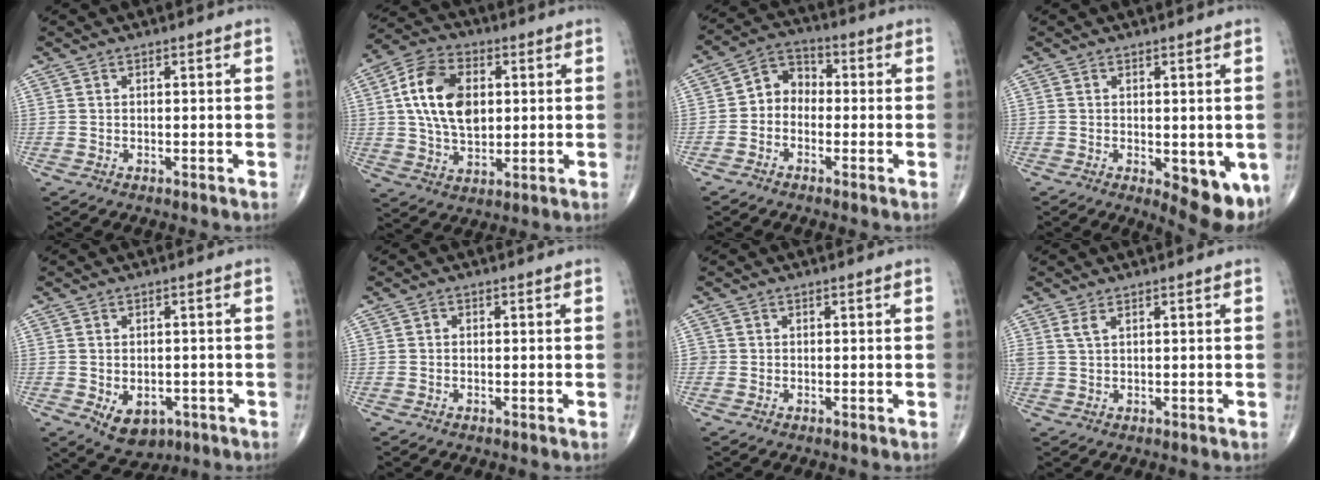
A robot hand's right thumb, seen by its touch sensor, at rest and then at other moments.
{"total": 14.1, "force": [2.3, 8.9, 10.7], "torque": [-0.182, 0.004, 0.038]}
{"total": 6.1, "force": [-1.1, 5.0, 3.3], "torque": [-0.027, 0.028, -0.042]}
{"total": 9.3, "force": [-2.5, 3.8, 8.1], "torque": [-0.087, -0.018, -0.022]}
{"total": 7.1, "force": [-2.5, 4.9, 4.4], "torque": [-0.053, 0.006, -0.022]}
{"total": 0.5, "force": [-0.1, 0.5, 0.3], "torque": [0.002, 0.002, -0.004]}
{"total": 0.9, "force": [-0.1, 0.9, 0.0], "torque": [0.006, 0.005, -0.004]}
{"total": 1.8, "force": [1.0, 0.6, 1.3], "torque": [-0.036, 0.004, 0.028]}